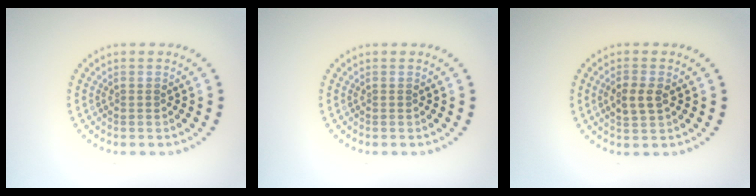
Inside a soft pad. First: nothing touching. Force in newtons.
{"total": 0.0}
{"total": 2.4, "press": 2.4, "slide": 0.2}